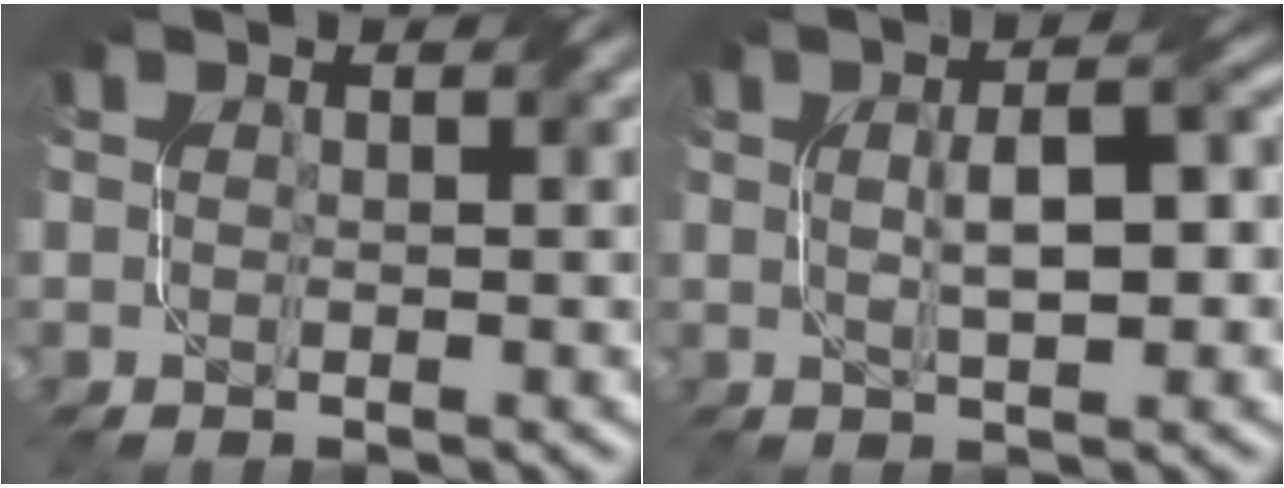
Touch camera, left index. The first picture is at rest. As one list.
[{"total": 5.1, "force": [0.5, 1.5, 4.8], "torque": [-0.070, 0.011, 0.004]}]